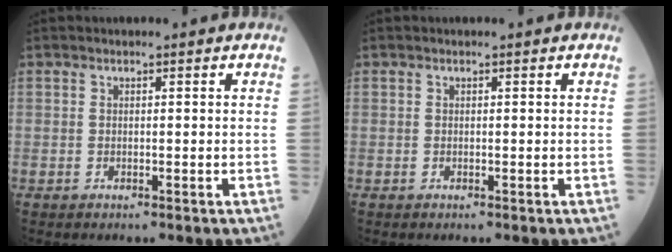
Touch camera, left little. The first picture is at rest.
{"total": 0.0}